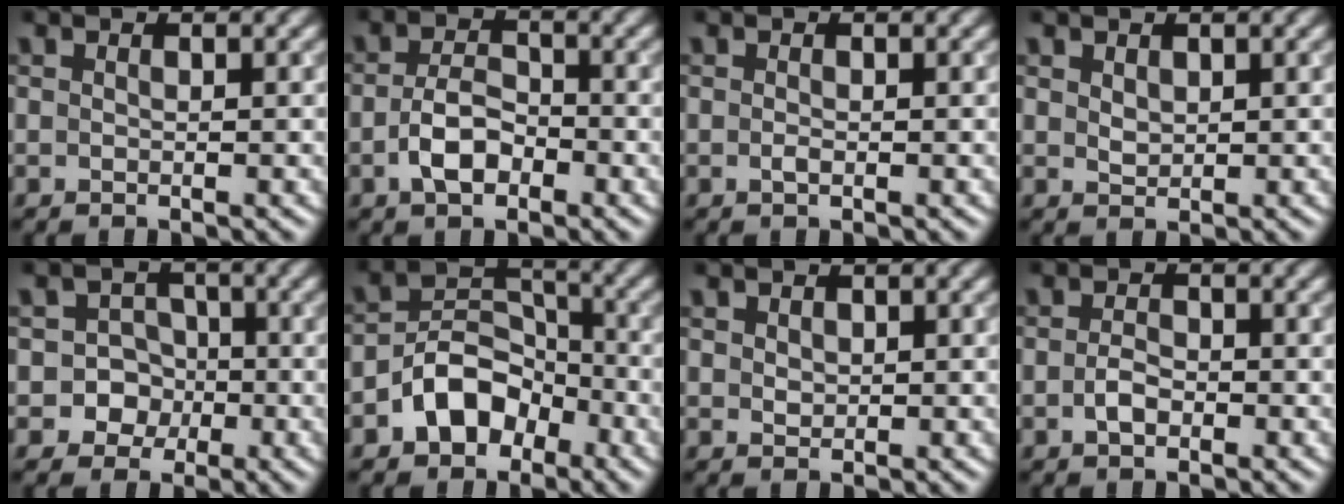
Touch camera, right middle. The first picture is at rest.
{"total": 3.4, "force": [-1.4, 1.9, 2.4], "torque": [-0.047, 0.003, -0.028]}
{"total": 0.5, "force": [-0.2, 0.2, 0.4], "torque": [-0.012, -0.001, -0.003]}
{"total": 1.1, "force": [0.5, 0.7, 0.6], "torque": [-0.012, -0.002, 0.015]}
{"total": 4.8, "force": [-1.7, 4.4, 0.7], "torque": [0.022, 0.012, -0.045]}
{"total": 5.3, "force": [-2.9, 3.6, 2.5], "torque": [-0.034, 0.007, -0.058]}
{"total": 0.8, "force": [0.4, 0.6, 0.2], "torque": [-0.005, -0.002, 0.010]}
{"total": 1.5, "force": [-0.6, 0.9, 1.1], "torque": [-0.023, 0.001, -0.013]}